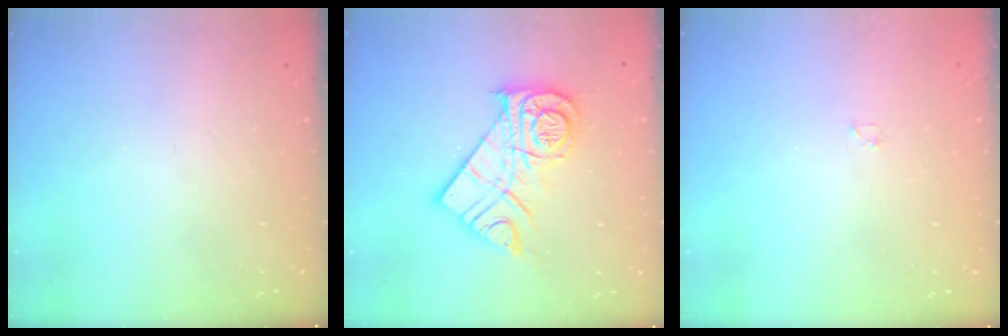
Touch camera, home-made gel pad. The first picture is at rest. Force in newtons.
{"total": 16.2, "press": 16.1, "slide": 1.6}
{"total": 1.2, "press": 1.2, "slide": 0.2}